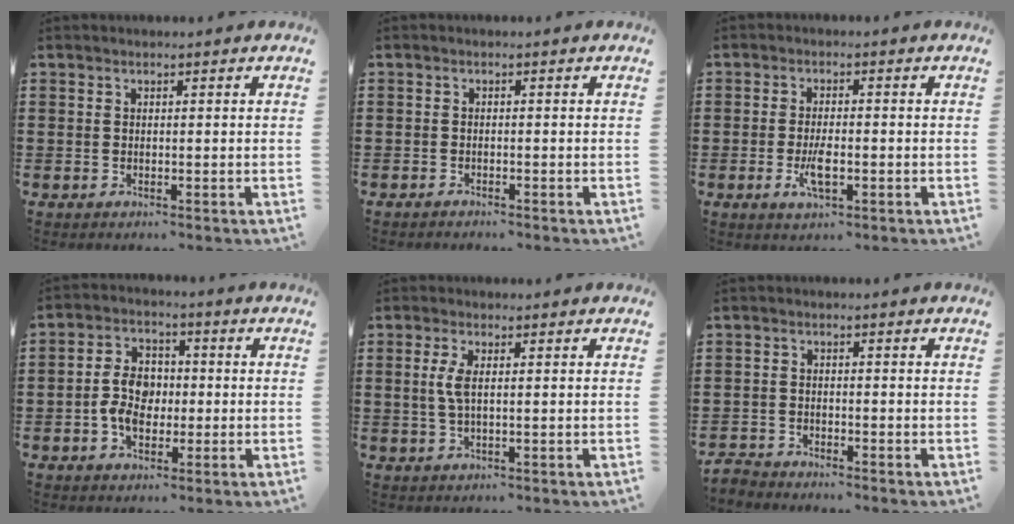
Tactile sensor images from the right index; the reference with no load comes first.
{"total": 0.8, "force": [-0.8, 0.1, 0.0], "torque": [-0.002, 0.001, -0.018]}
{"total": 4.3, "force": [-1.2, 1.4, 3.9], "torque": [-0.081, -0.006, -0.023]}
{"total": 6.5, "force": [-1.1, 4.5, 4.6], "torque": [-0.112, 0.002, -0.025]}
{"total": 3.1, "force": [0.4, 0.9, 2.9], "torque": [-0.074, -0.002, 0.001]}
{"total": 2.2, "force": [-2.2, 0.3, -0.2], "torque": [-0.004, 0.001, -0.048]}